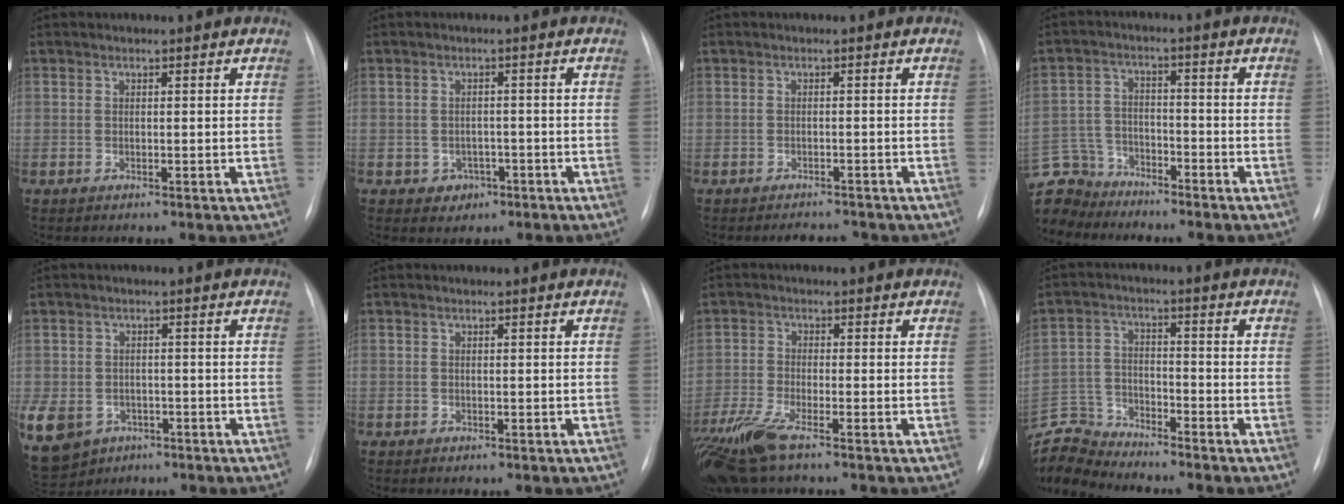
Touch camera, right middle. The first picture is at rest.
{"total": 2.8, "force": [-1.3, 2.4, 0.7], "torque": [-0.002, 0.010, -0.010]}
{"total": 3.0, "force": [-2.8, 0.9, 0.3], "torque": [-0.003, -0.004, -0.038]}
{"total": 11.0, "force": [-9.8, 4.8, 0.7], "torque": [-0.041, 0.018, -0.186]}
{"total": 22.6, "force": [-10.0, 17.9, 9.4], "torque": [-0.338, -0.017, -0.145]}
{"total": 1.0, "force": [-0.6, 0.8, 0.1], "torque": [-0.004, 0.005, -0.008]}
{"total": 8.9, "force": [-6.1, 1.7, 6.2], "torque": [-0.137, -0.018, -0.118]}
{"total": 8.2, "force": [-8.1, -0.1, -0.8], "torque": [0.007, 0.011, -0.158]}